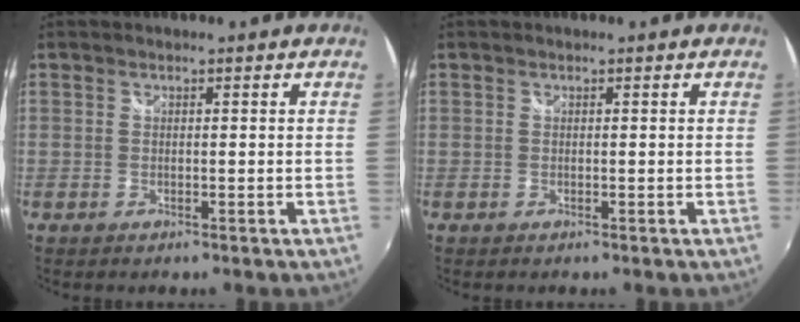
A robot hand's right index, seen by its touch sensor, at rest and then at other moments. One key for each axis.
{"total": 0.0}